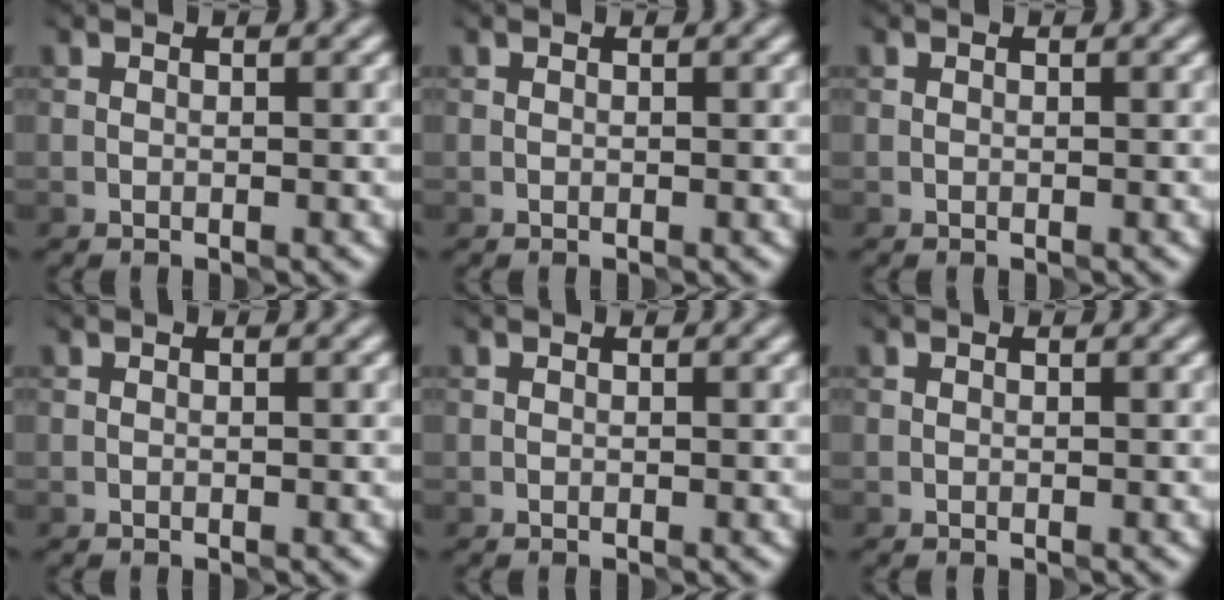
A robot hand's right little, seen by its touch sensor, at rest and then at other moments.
{"total": 0.0}
{"total": 0.0}
{"total": 0.0}
{"total": 0.0}
{"total": 0.0}